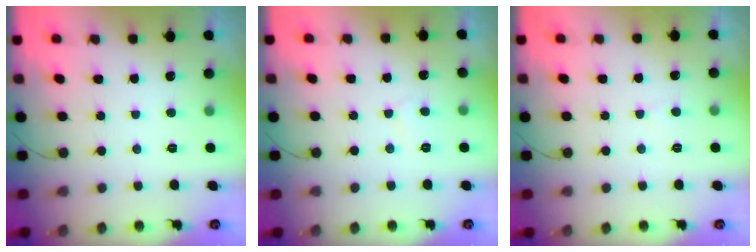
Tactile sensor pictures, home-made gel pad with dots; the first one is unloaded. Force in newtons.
{"total": 3.0, "press": 3.0, "slide": 0.2}
{"total": 2.9, "press": 2.9, "slide": 0.4}